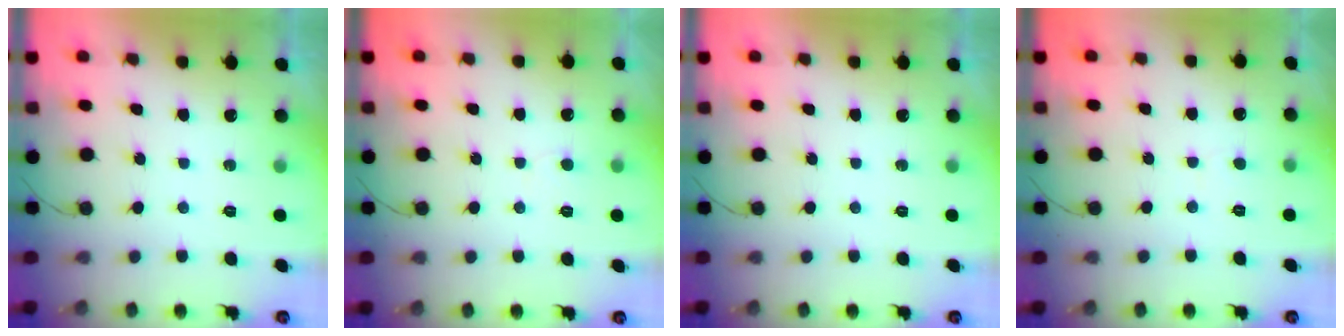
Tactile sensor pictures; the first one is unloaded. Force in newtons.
{"total": 5.4, "press": 5.4, "slide": 0.5}
{"total": 0.0}
{"total": 2.6, "press": 2.6, "slide": 0.2}